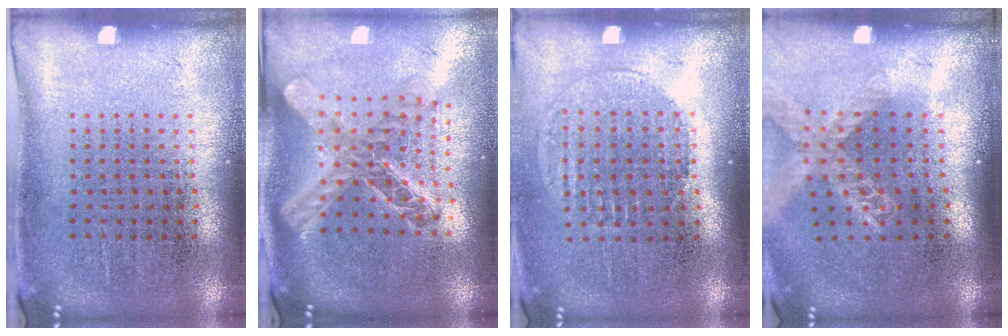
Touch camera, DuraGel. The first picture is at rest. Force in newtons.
{"total": 2.3, "press": 1.8, "slide": 1.4}
{"total": 1.3, "press": 1.2, "slide": 0.6}
{"total": 1.5, "press": 1.3, "slide": 0.8}